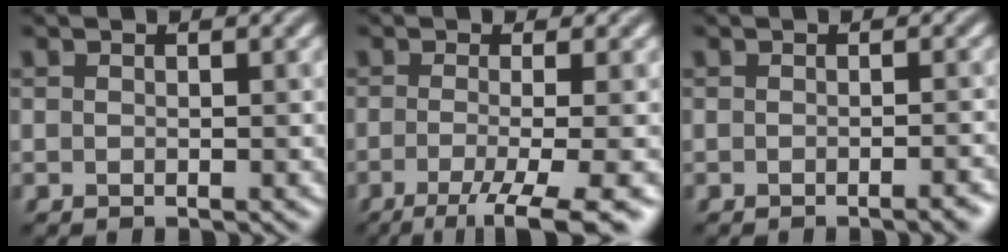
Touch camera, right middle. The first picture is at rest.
{"total": 7.0, "force": [-2.9, 1.8, 6.1], "torque": [-0.081, -0.014, -0.050]}
{"total": 1.8, "force": [-0.9, 0.5, 1.5], "torque": [-0.010, 0.002, -0.015]}